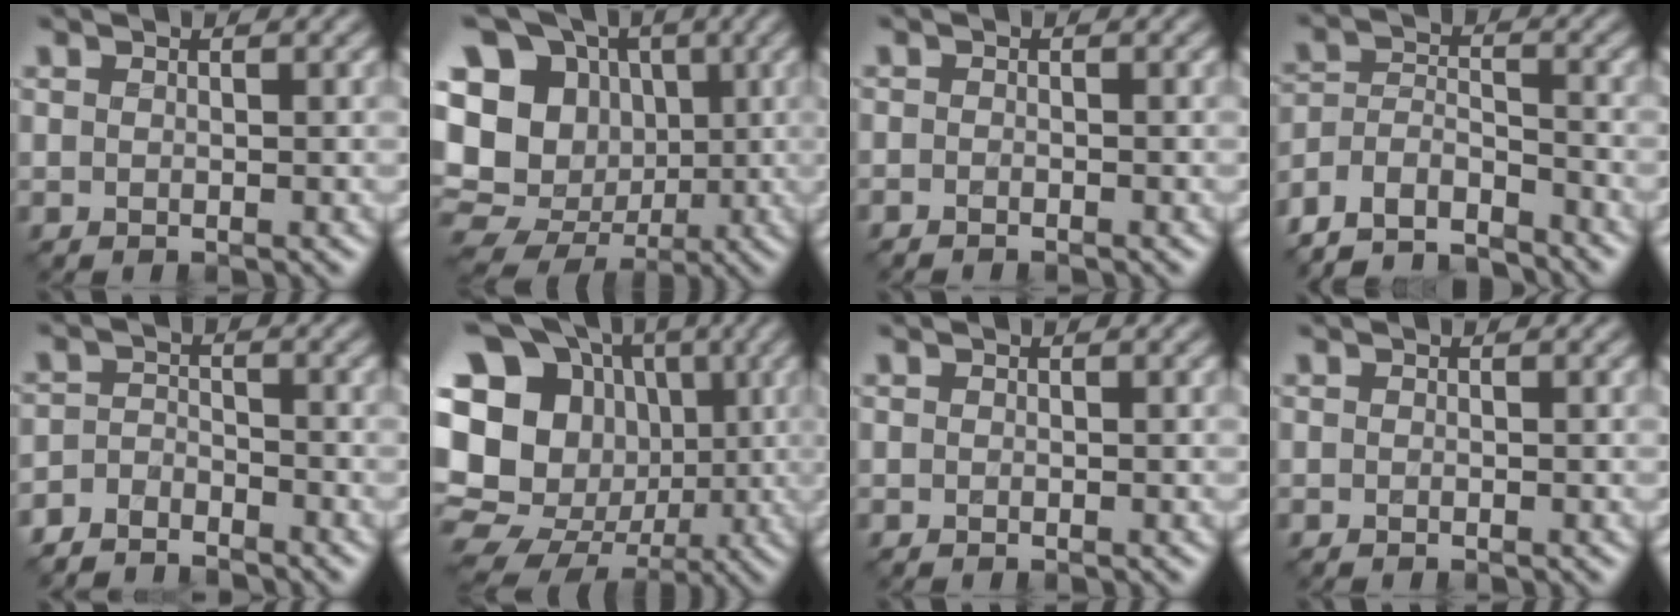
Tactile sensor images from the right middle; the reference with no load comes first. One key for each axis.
{"total": 15.2, "fx": -0.3, "fy": 13.3, "fz": 7.4, "tx": -0.160, "ty": 0.022, "tz": -0.019}
{"total": 0.9, "fx": -0.9, "fy": 0.0, "fz": 0.1, "tx": -0.004, "ty": 0.000, "tz": -0.018}
{"total": 6.4, "fx": -5.7, "fy": 1.9, "fz": 2.1, "tx": -0.046, "ty": -0.002, "tz": -0.118}
{"total": 3.9, "fx": -3.7, "fy": 1.0, "fz": 0.4, "tx": -0.007, "ty": 0.002, "tz": -0.078}
{"total": 22.3, "fx": -1.5, "fy": 19.7, "fz": 10.3, "tx": -0.221, "ty": 0.037, "tz": -0.059}
{"total": 0.0}
{"total": 0.0}